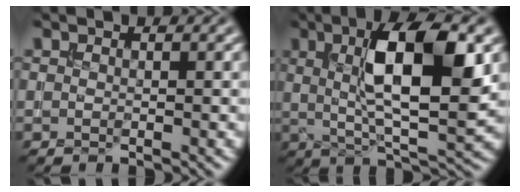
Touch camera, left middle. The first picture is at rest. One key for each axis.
{"total": 10.2, "fx": 2.4, "fy": 3.1, "fz": 9.5, "tx": -0.149, "ty": 0.004, "tz": 0.039}